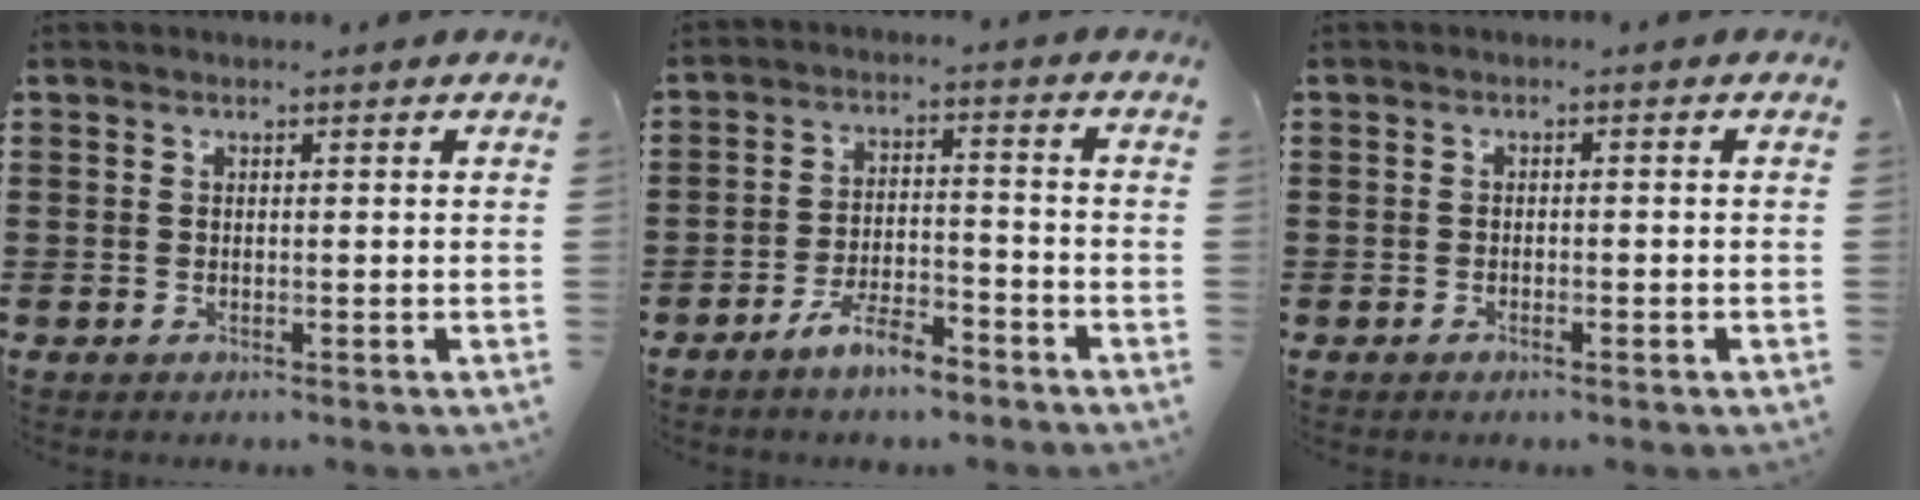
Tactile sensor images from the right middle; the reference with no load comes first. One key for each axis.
{"total": 6.0, "fx": -4.8, "fy": 1.4, "fz": 3.2, "tx": -0.066, "ty": 0.005, "tz": -0.093}
{"total": 0.7, "fx": -0.5, "fy": 0.1, "fz": 0.5, "tx": -0.011, "ty": -0.003, "tz": -0.008}